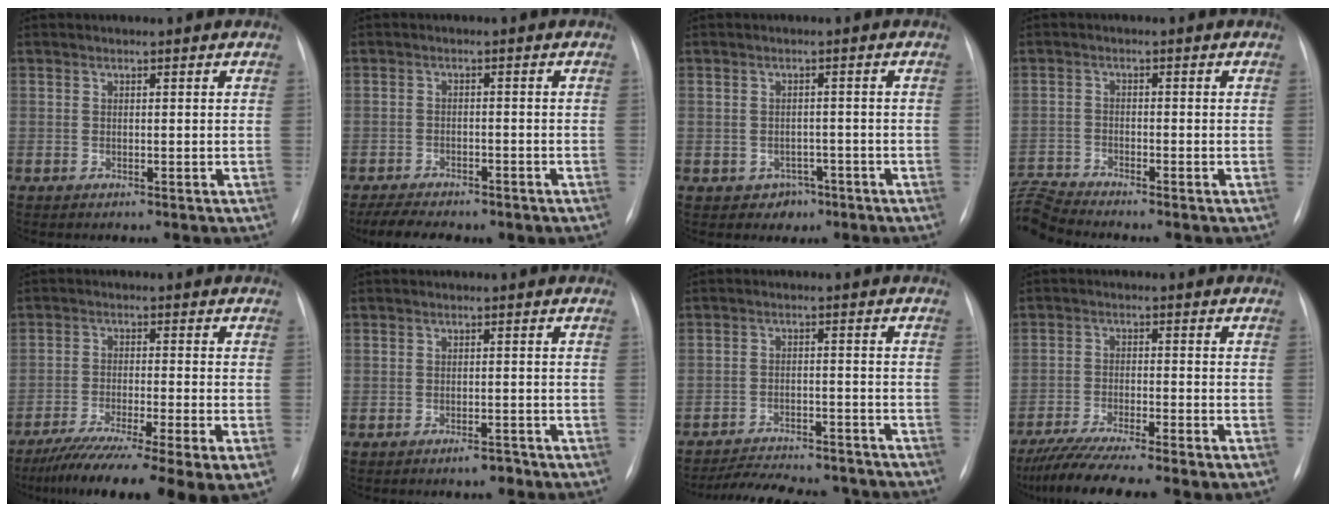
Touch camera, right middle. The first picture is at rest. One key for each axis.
{"total": 7.9, "fx": -6.4, "fy": 2.4, "fz": 4.0, "tx": -0.064, "ty": -0.005, "tz": -0.089}
{"total": 2.5, "fx": -1.4, "fy": 2.0, "fz": 0.3, "tx": 0.001, "ty": 0.011, "tz": -0.013}
{"total": 5.7, "fx": -5.3, "fy": -1.9, "fz": 0.2, "tx": -0.018, "ty": -0.005, "tz": -0.104}
{"total": 15.0, "fx": -10.4, "fy": 0.4, "fz": 10.9, "tx": -0.152, "ty": -0.038, "tz": -0.166}
{"total": 3.5, "fx": -2.6, "fy": 0.2, "fz": 2.3, "tx": -0.039, "ty": -0.003, "tz": -0.042}
{"total": 15.1, "fx": -13.9, "fy": 3.0, "fz": 5.1, "tx": -0.096, "ty": 0.000, "tz": -0.190}
{"total": 10.6, "fx": -8.5, "fy": -0.2, "fz": 6.3, "tx": -0.102, "ty": -0.025, "tz": -0.138}